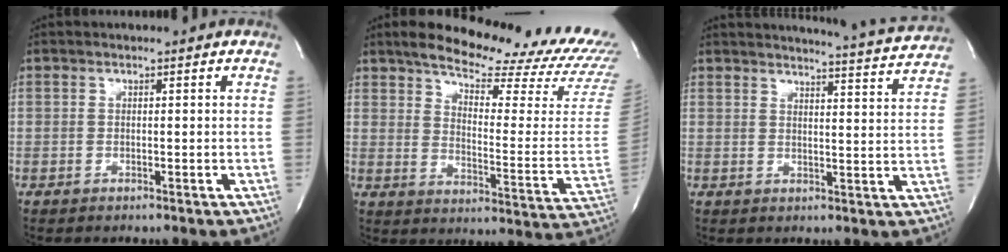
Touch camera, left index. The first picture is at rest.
{"total": 25.3, "force": [22.3, 3.3, 11.5], "torque": [-0.167, -0.090, 0.271]}
{"total": 10.4, "force": [10.2, -0.9, 1.6], "torque": [-0.031, -0.034, 0.117]}